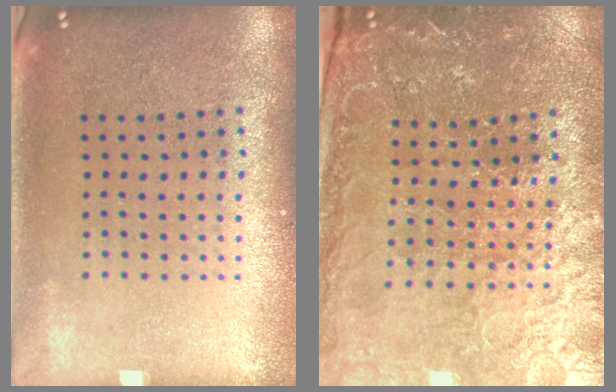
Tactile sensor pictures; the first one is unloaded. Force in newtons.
{"total": 3.2, "press": 3.2, "slide": 0.4}